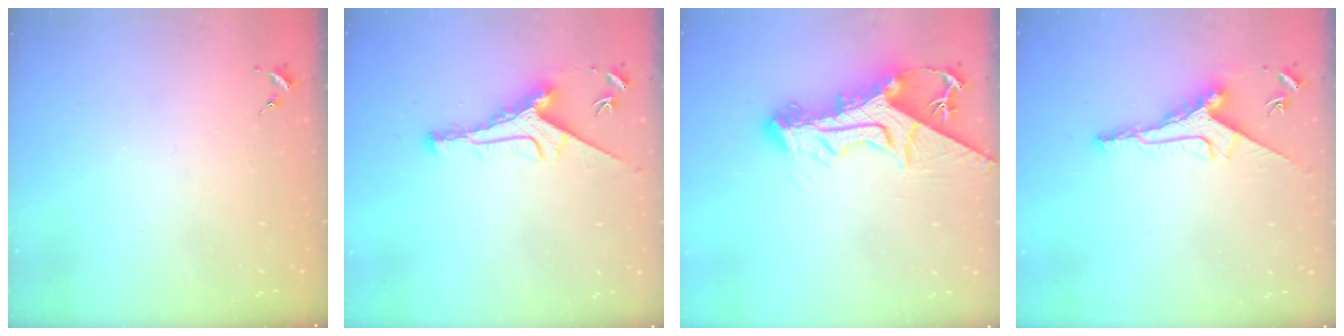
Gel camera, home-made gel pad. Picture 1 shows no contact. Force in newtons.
{"total": 9.6, "press": 9.6, "slide": 0.3}
{"total": 17.2, "press": 17.1, "slide": 1.6}
{"total": 10.9, "press": 10.9, "slide": 0.4}